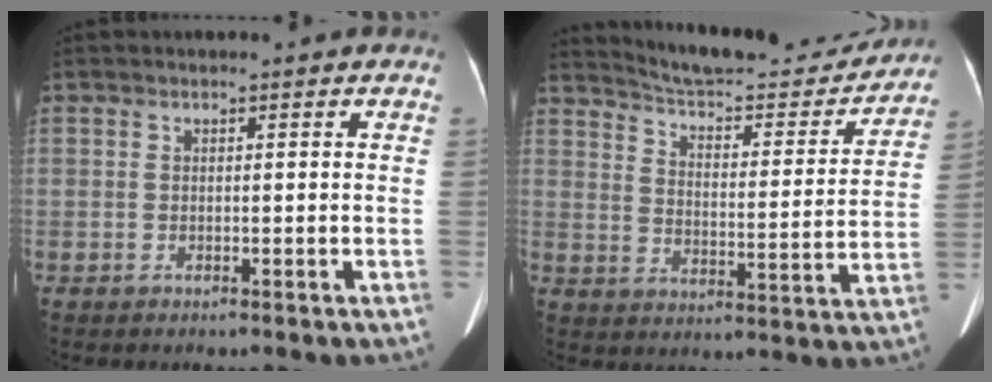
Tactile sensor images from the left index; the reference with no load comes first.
{"total": 20.1, "force": [19.1, 2.8, 5.6], "torque": [-0.076, -0.033, 0.258]}